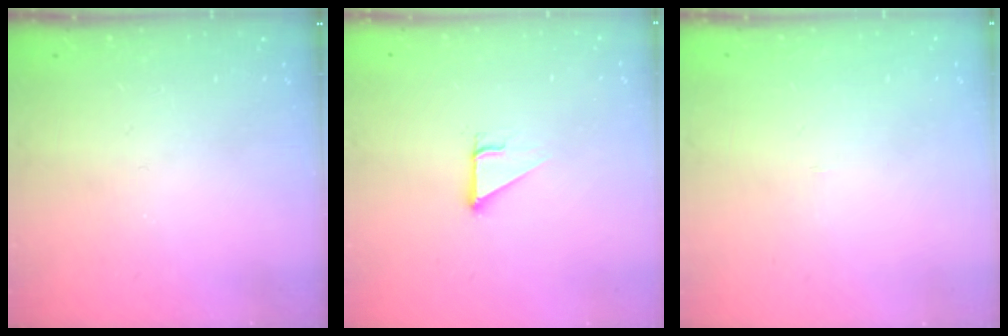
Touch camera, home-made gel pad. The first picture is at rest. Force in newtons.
{"total": 2.7, "press": 2.7, "slide": 0.3}
{"total": 1.5, "press": 1.5, "slide": 0.1}